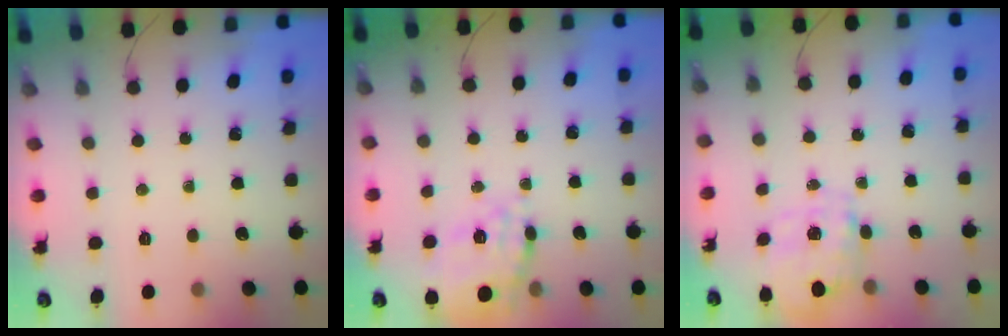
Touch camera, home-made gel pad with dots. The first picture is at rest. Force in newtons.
{"total": 12.3, "press": 11.9, "slide": 3.0}
{"total": 2.5, "press": 2.3, "slide": 1.0}